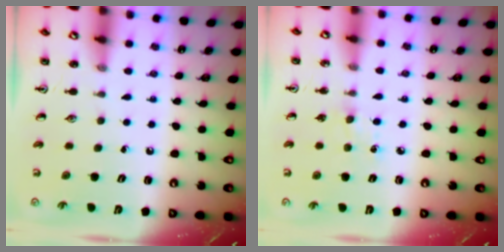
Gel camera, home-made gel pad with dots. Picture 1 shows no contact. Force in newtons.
{"total": 3.5, "press": 3.4, "slide": 0.5}